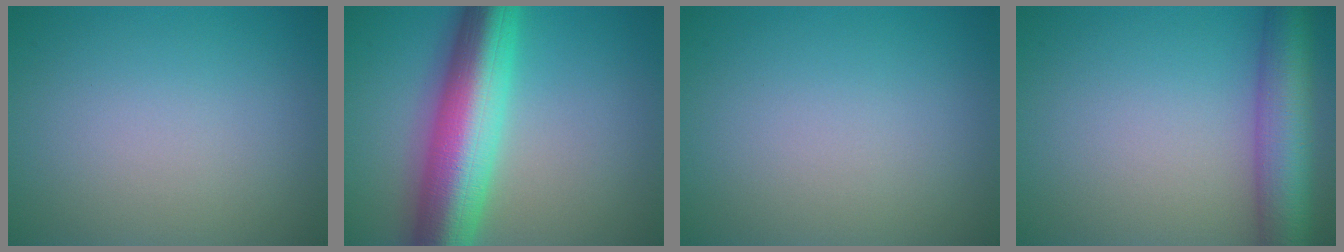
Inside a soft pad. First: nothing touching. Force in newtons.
{"total": 11.2, "press": 11.2, "slide": 0.3}
{"total": 0.0}
{"total": 7.5, "press": 7.5, "slide": 0.2}